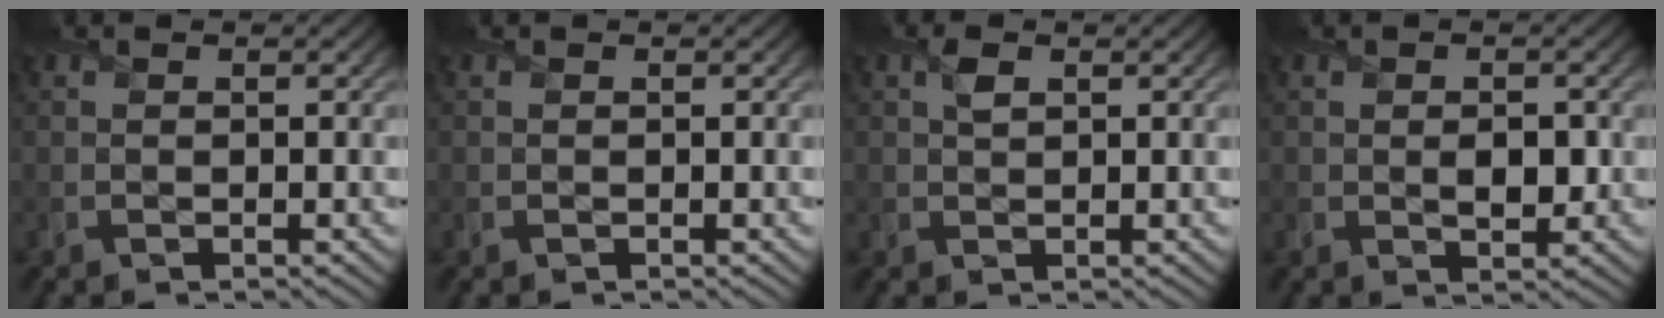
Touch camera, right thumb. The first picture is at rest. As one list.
[{"total": 0.0}, {"total": 1.6, "force": [0.7, 0.9, 1.1], "torque": [-0.024, 0.007, 0.013]}, {"total": 2.5, "force": [-0.2, 1.5, 2.0], "torque": [-0.036, -0.007, -0.006]}]